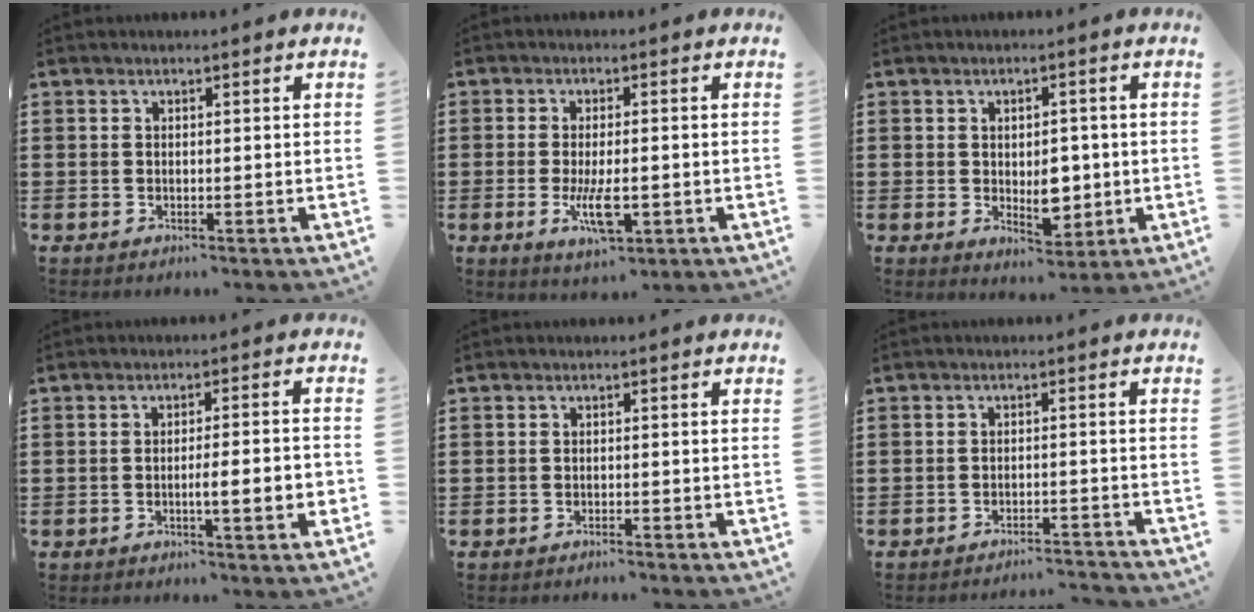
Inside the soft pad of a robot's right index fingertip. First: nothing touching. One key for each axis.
{"total": 6.1, "fx": -1.5, "fy": 2.1, "fz": 5.5, "tx": -0.121, "ty": -0.010, "tz": -0.030}
{"total": 5.4, "fx": -0.3, "fy": 3.7, "fz": 4.0, "tx": -0.045, "ty": -0.003, "tz": -0.009}
{"total": 5.2, "fx": -1.3, "fy": 0.3, "fz": 5.0, "tx": -0.074, "ty": -0.011, "tz": -0.024}
{"total": 0.9, "fx": -0.9, "fy": 0.0, "fz": 0.0, "tx": -0.003, "ty": 0.000, "tz": -0.018}
{"total": 2.6, "fx": -2.6, "fy": -0.1, "fz": 0.3, "tx": -0.009, "ty": -0.001, "tz": -0.055}